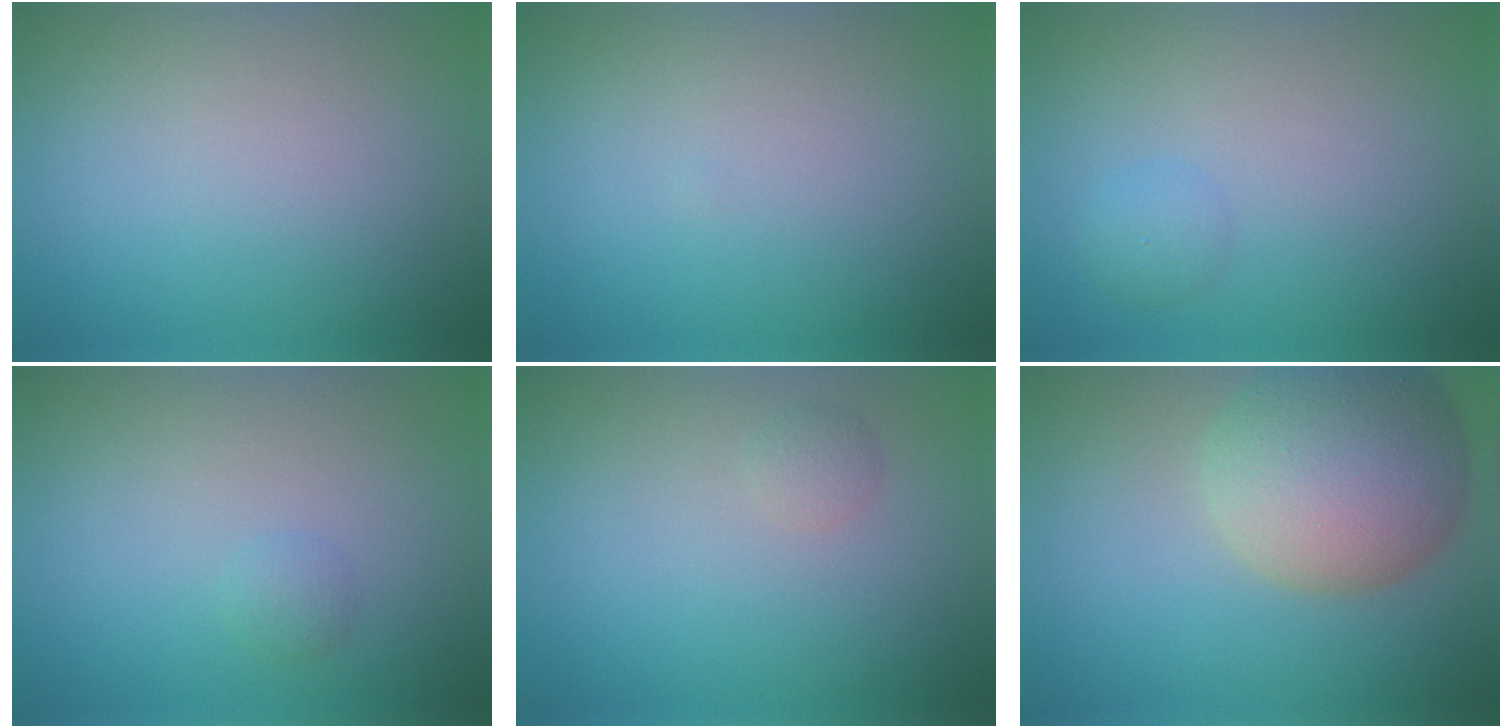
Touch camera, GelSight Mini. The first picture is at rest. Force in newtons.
{"total": 0.0}
{"total": 1.4, "press": 1.4, "slide": 0.1}
{"total": 0.8, "press": 0.8, "slide": 0.0}
{"total": 0.8, "press": 0.8, "slide": 0.0}
{"total": 10.1, "press": 10.1, "slide": 0.9}